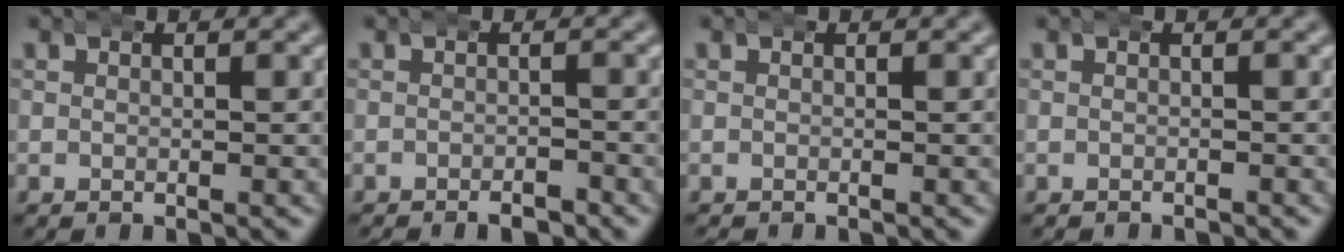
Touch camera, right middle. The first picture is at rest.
{"total": 2.1, "force": [-1.9, 0.5, 0.5], "torque": [-0.001, -0.004, -0.033]}
{"total": 0.0}
{"total": 0.6, "force": [-0.6, 0.0, -0.2], "torque": [0.001, -0.004, -0.007]}